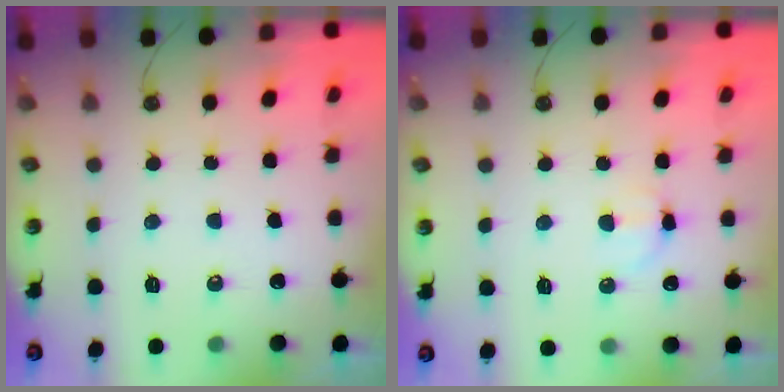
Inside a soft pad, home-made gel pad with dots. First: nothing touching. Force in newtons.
{"total": 4.5, "press": 4.5, "slide": 0.9}